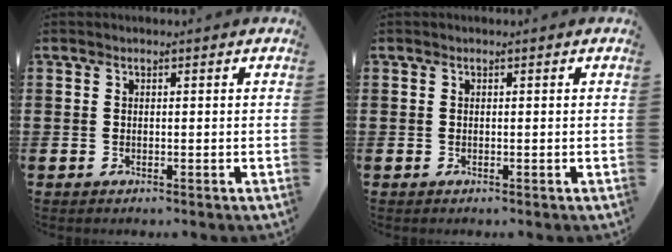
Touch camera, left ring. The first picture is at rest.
{"total": 0.0}